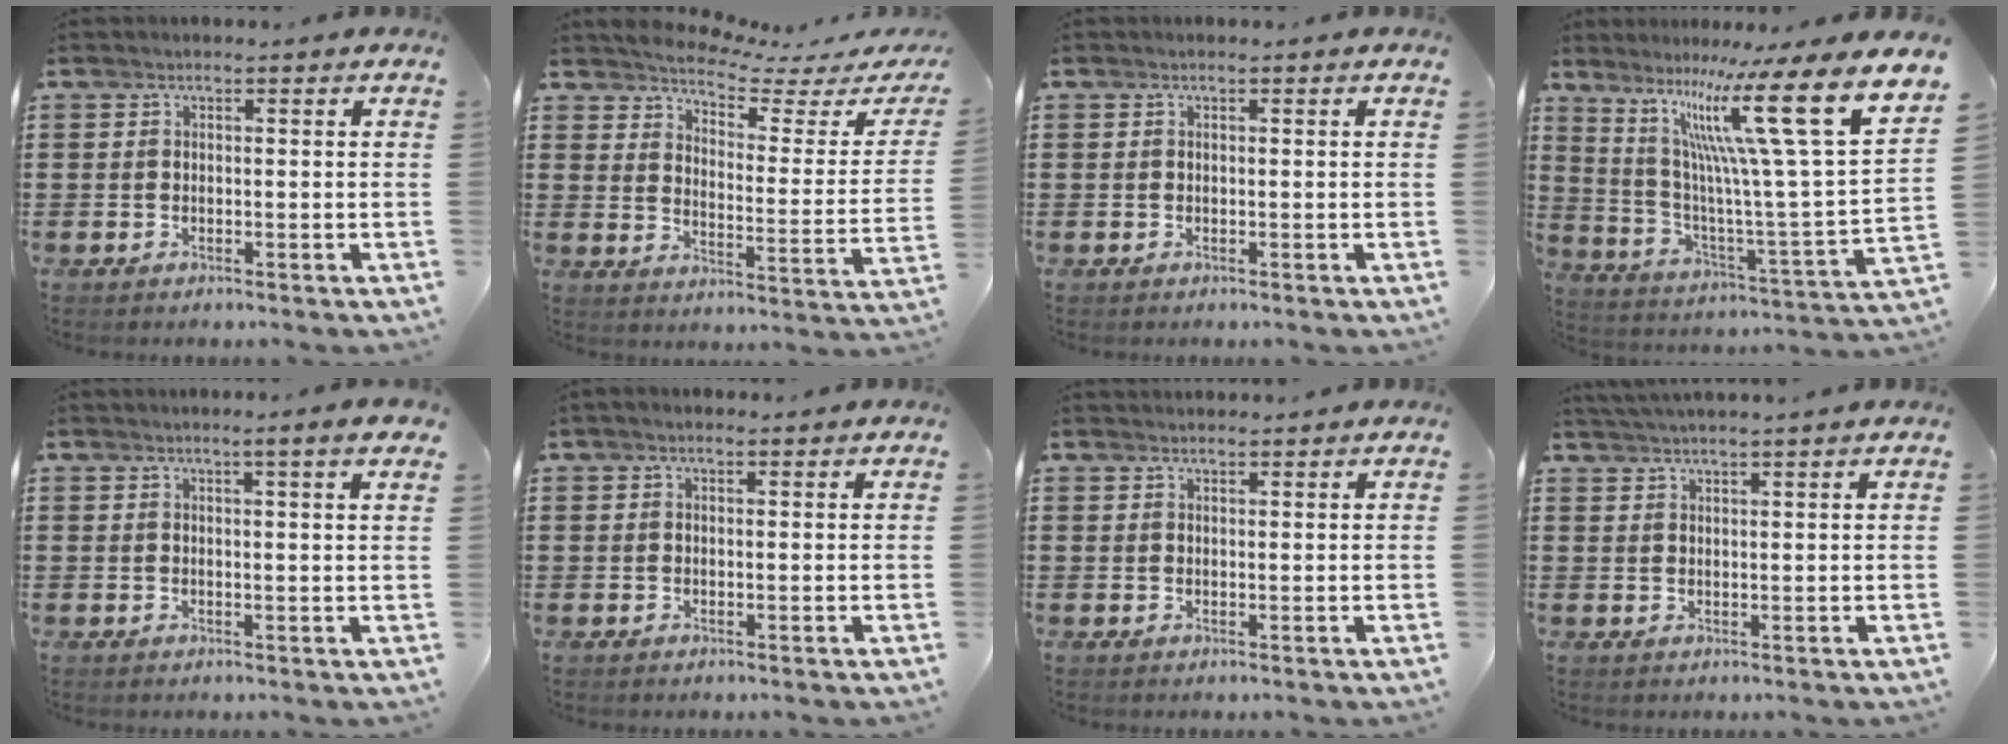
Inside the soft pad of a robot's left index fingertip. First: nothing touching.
{"total": 4.3, "force": [4.1, 0.5, 1.2], "torque": [-0.042, -0.036, 0.062]}
{"total": 0.0}
{"total": 16.8, "force": [9.2, 1.2, 14.0], "torque": [-0.258, -0.073, 0.133]}
{"total": 2.9, "force": [1.9, -0.4, 2.1], "torque": [-0.042, -0.001, 0.032]}
{"total": 0.9, "force": [0.6, 0.2, 0.6], "torque": [-0.011, 0.003, 0.011]}
{"total": 1.3, "force": [1.3, 0.0, 0.2], "torque": [-0.005, -0.001, 0.025]}
{"total": 2.0, "force": [2.0, -0.3, 0.2], "torque": [-0.008, -0.001, 0.039]}